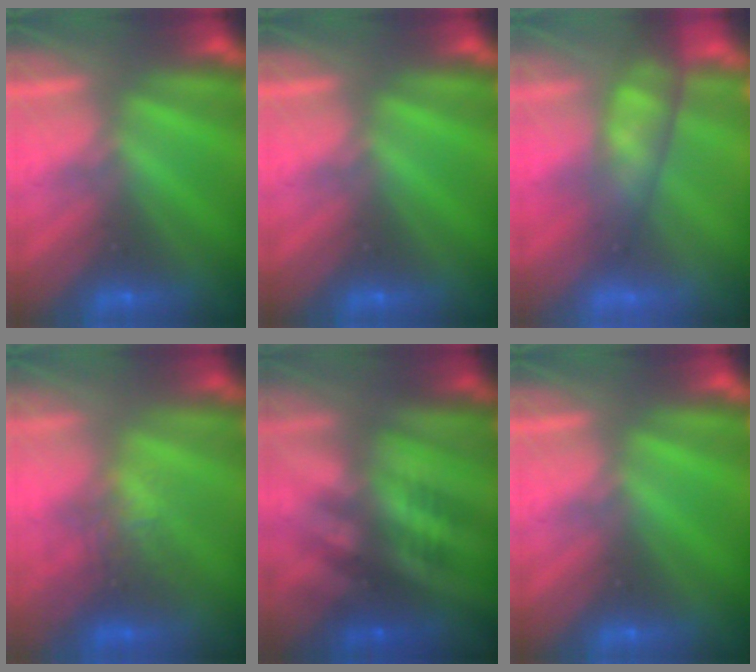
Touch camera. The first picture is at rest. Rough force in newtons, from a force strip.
{"total": 0.0}
{"total": 4.3}
{"total": 2.6}
{"total": 2.4}
{"total": 0.0}